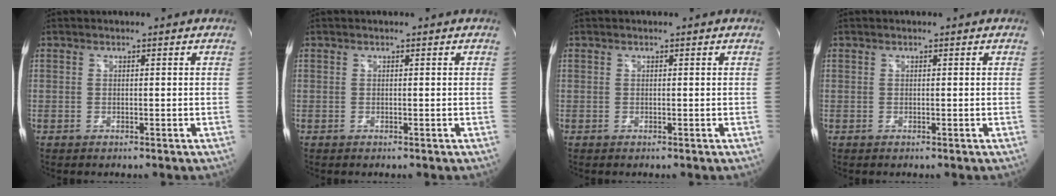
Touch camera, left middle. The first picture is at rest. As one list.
[{"total": 0.0}, {"total": 0.0}, {"total": 0.0}]